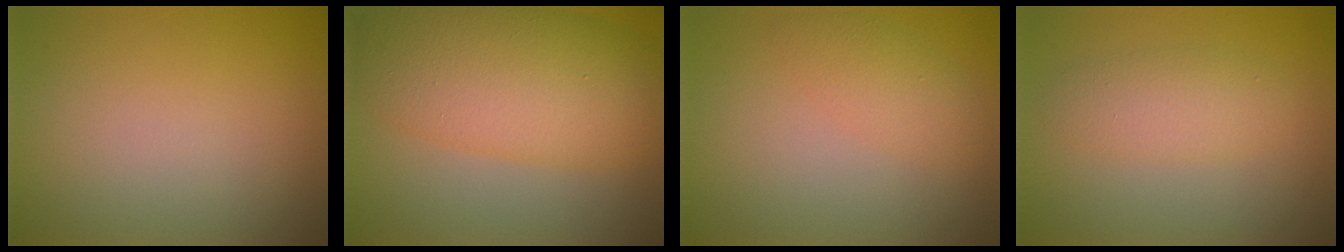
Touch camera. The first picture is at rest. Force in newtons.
{"total": 9.7, "press": 9.7, "slide": 0.1}
{"total": 2.2, "press": 2.2, "slide": 0.0}
{"total": 2.9, "press": 2.9, "slide": 0.1}